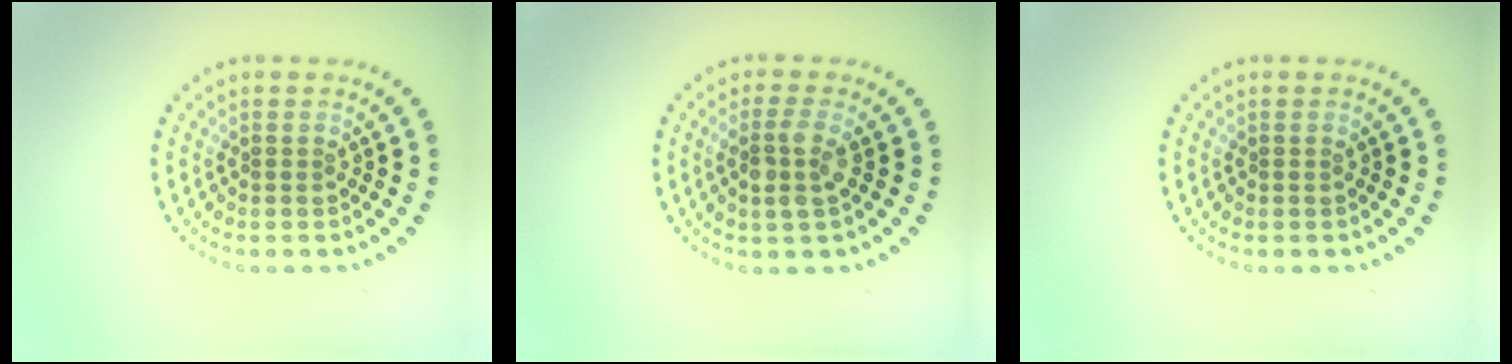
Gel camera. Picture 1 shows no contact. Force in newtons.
{"total": 2.4, "press": 2.2, "slide": 1.1}
{"total": 0.0}